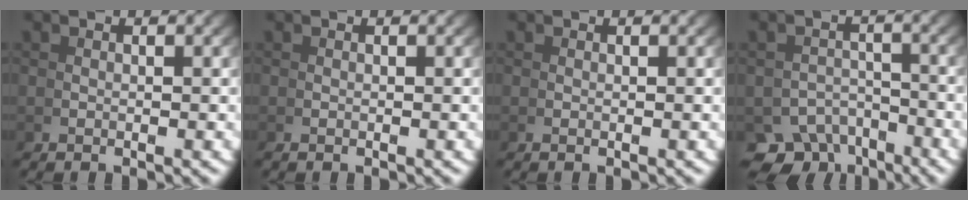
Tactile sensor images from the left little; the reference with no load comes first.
{"total": 0.0}
{"total": 2.1, "force": [0.1, -1.9, -1.0], "torque": [0.029, -0.003, 0.009]}
{"total": 6.7, "force": [-5.1, 3.8, 2.2], "torque": [-0.009, -0.032, -0.080]}